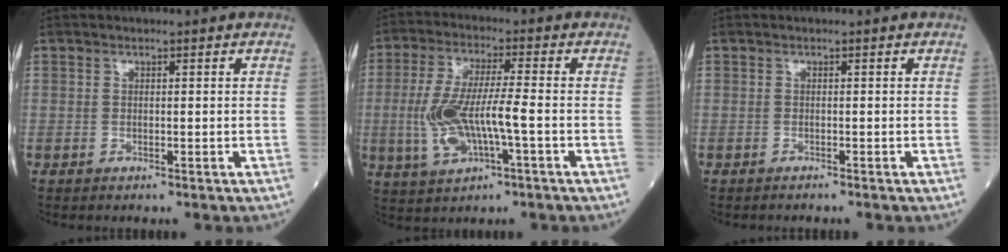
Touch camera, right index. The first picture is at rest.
{"total": 10.3, "force": [-1.9, 2.2, 9.9], "torque": [-0.212, 0.005, -0.030]}
{"total": 0.7, "force": [-0.7, 0.0, 0.2], "torque": [-0.003, -0.001, -0.011]}